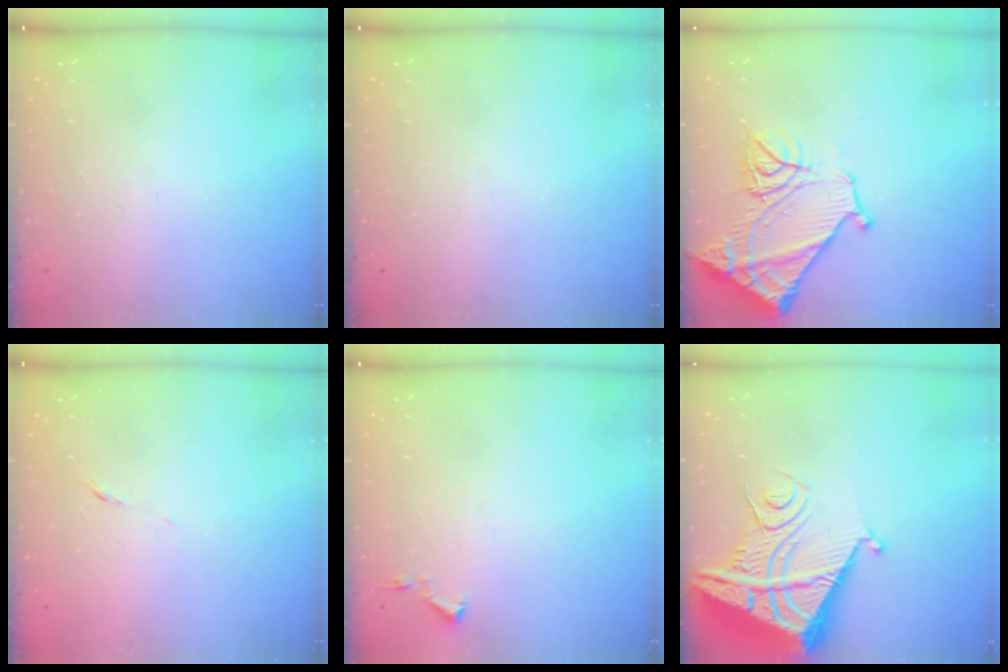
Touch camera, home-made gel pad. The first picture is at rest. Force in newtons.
{"total": 0.0}
{"total": 15.8, "press": 15.7, "slide": 1.5}
{"total": 3.9, "press": 3.8, "slide": 0.9}
{"total": 3.5, "press": 3.4, "slide": 0.6}
{"total": 13.1, "press": 13.0, "slide": 1.6}